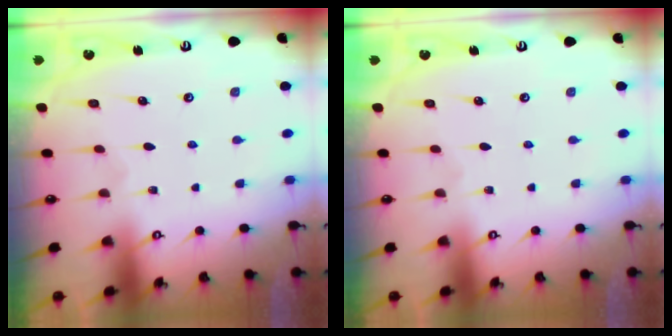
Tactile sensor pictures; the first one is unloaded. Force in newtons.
{"total": 0.0}